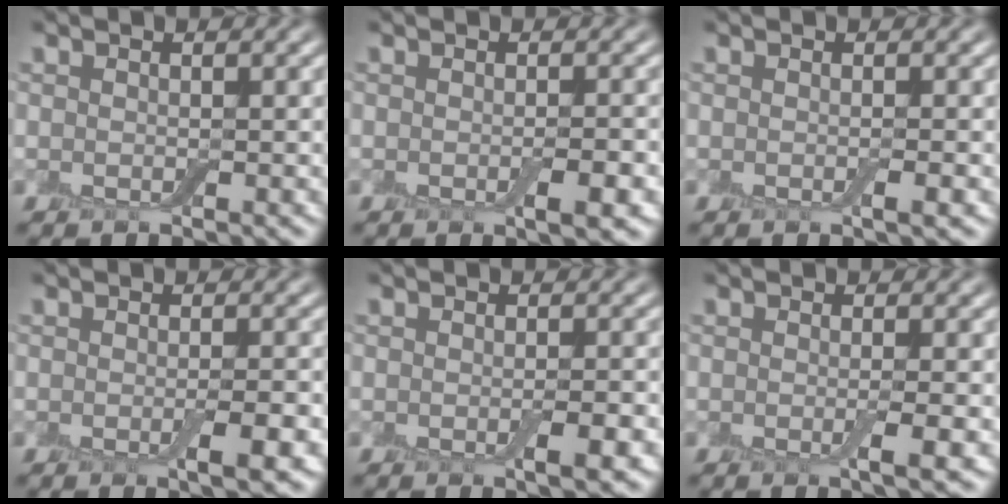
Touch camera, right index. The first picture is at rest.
{"total": 2.2, "force": [-0.7, 0.4, 2.0], "torque": [-0.029, -0.003, -0.009]}
{"total": 0.9, "force": [-0.2, 0.1, 0.9], "torque": [-0.014, -0.001, -0.005]}
{"total": 2.8, "force": [-0.8, 0.5, 2.7], "torque": [-0.041, -0.004, -0.011]}
{"total": 2.2, "force": [-0.6, 0.4, 2.1], "torque": [-0.030, -0.004, -0.008]}
{"total": 2.0, "force": [-0.3, 0.4, 2.0], "torque": [-0.029, -0.005, -0.007]}